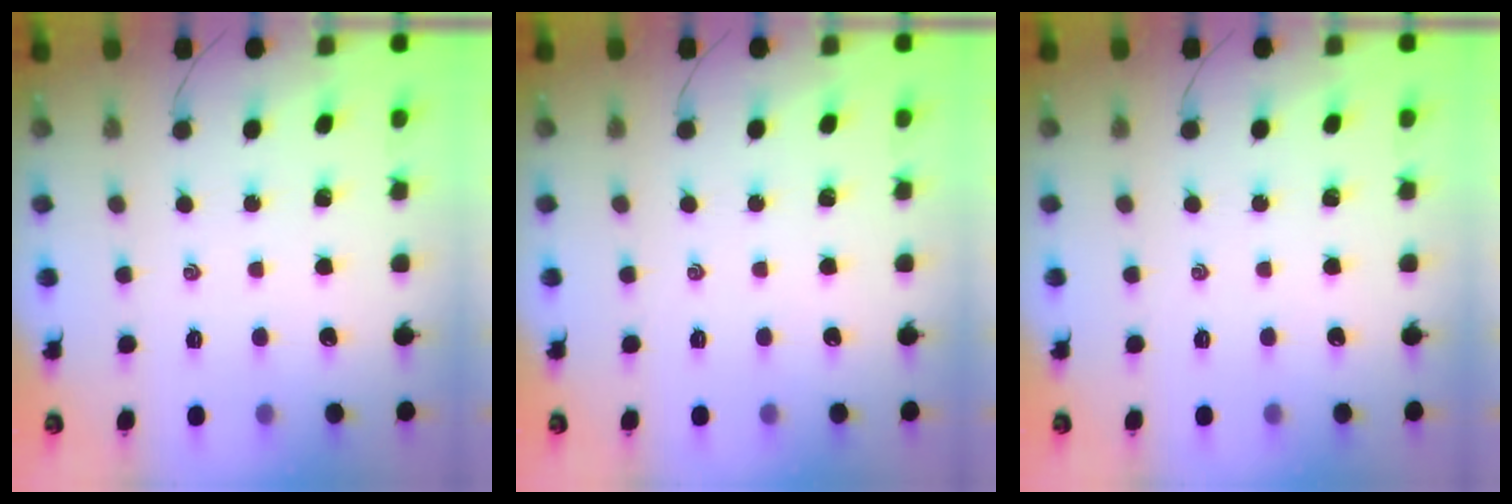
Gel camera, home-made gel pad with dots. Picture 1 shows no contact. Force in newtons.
{"total": 0.0}
{"total": 0.0}